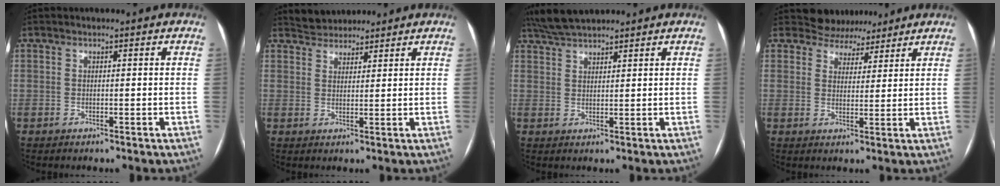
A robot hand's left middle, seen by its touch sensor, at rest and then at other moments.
{"total": 4.1, "force": [3.9, 1.3, 0.1], "torque": [-0.006, 0.023, 0.068]}
{"total": 5.9, "force": [5.4, 0.7, 2.2], "torque": [-0.050, 0.026, 0.105]}
{"total": 5.8, "force": [5.2, 2.6, -0.2], "torque": [0.006, 0.004, 0.071]}